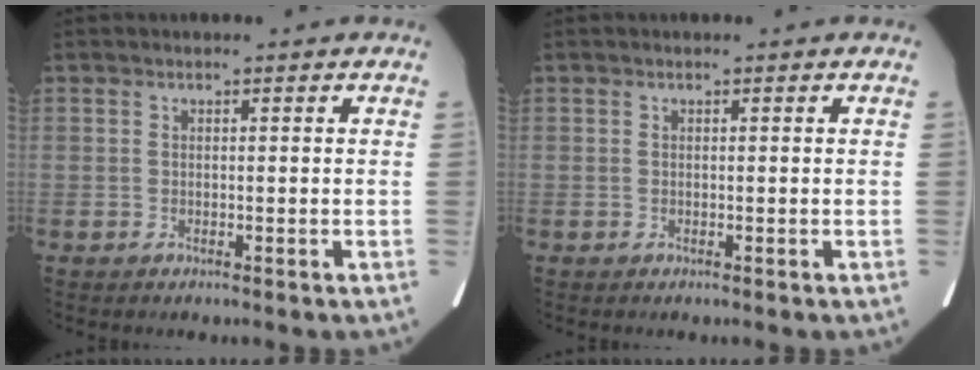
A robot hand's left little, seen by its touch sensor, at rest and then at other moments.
{"total": 0.0}